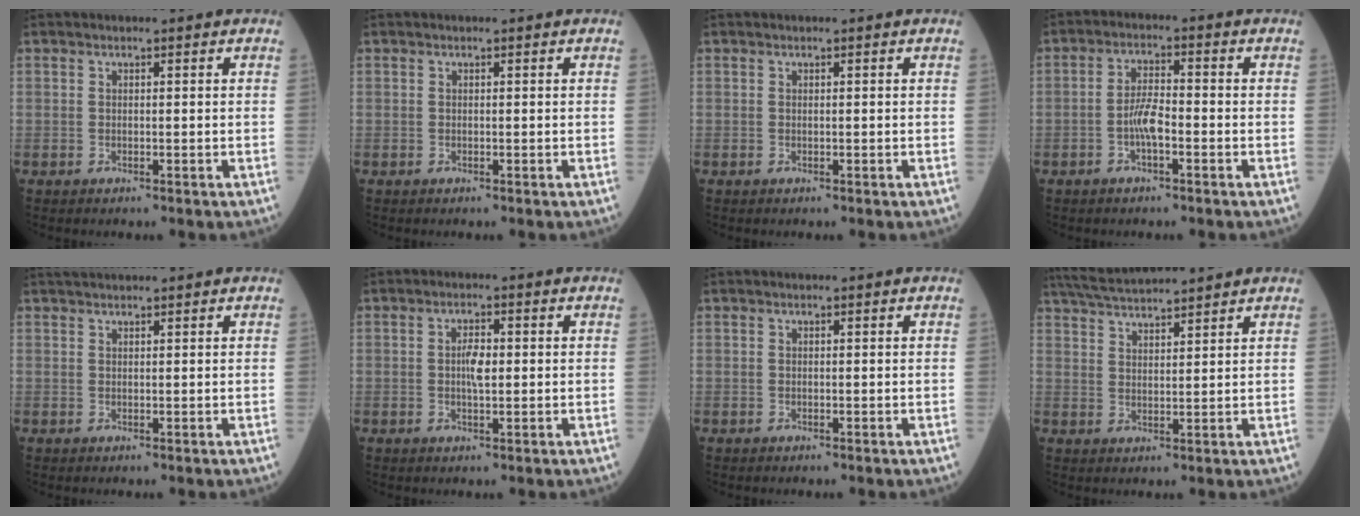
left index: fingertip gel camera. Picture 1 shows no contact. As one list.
[{"total": 0.0}, {"total": 0.0}, {"total": 4.2, "force": [-1.6, 1.0, 3.7], "torque": [-0.079, 0.005, -0.032]}, {"total": 3.1, "force": [2.9, 0.1, 1.2], "torque": [-0.016, 0.031, 0.051]}, {"total": 2.9, "force": [-0.1, 0.9, 2.7], "torque": [-0.055, 0.001, -0.002]}, {"total": 0.0}, {"total": 8.8, "force": [8.3, -0.2, 3.0], "torque": [-0.063, 0.032, 0.142]}]